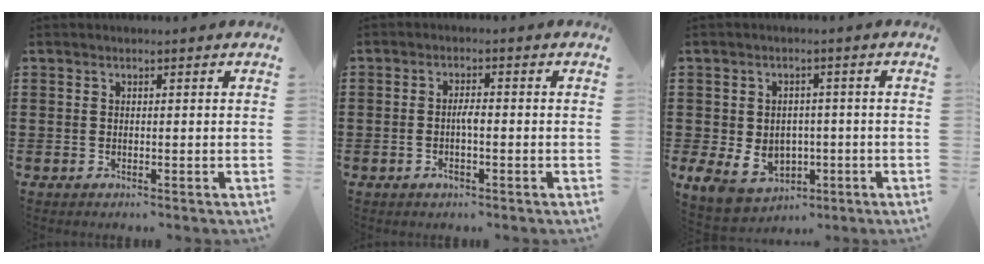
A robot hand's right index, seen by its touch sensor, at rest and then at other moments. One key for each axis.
{"total": 2.5, "fx": -0.6, "fy": 0.7, "fz": 2.3, "tx": -0.050, "ty": 0.001, "tz": -0.015}
{"total": 5.7, "fx": -1.1, "fy": 4.9, "fz": 2.7, "tx": -0.073, "ty": -0.001, "tz": -0.023}